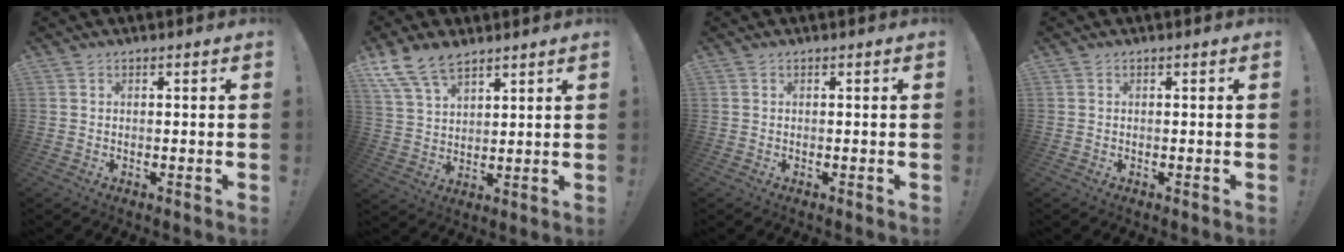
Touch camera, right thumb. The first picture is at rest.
{"total": 10.9, "force": [8.3, 5.4, 4.7], "torque": [-0.103, -0.039, 0.165]}
{"total": 0.0}
{"total": 0.0}